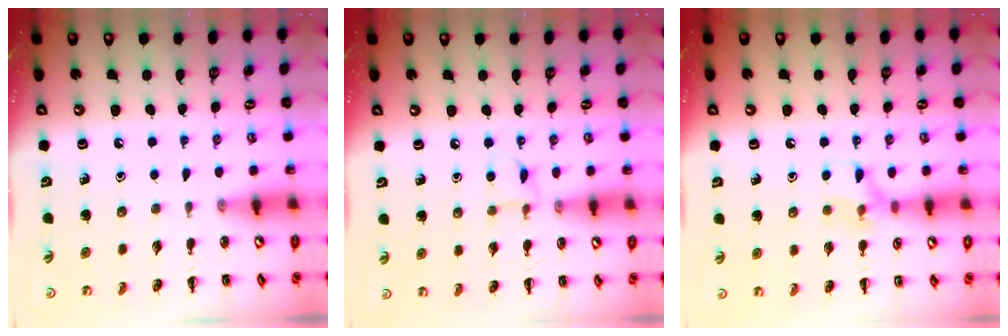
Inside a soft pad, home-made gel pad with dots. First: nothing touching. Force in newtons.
{"total": 5.3, "press": 5.2, "slide": 1.3}
{"total": 8.1, "press": 7.9, "slide": 1.8}